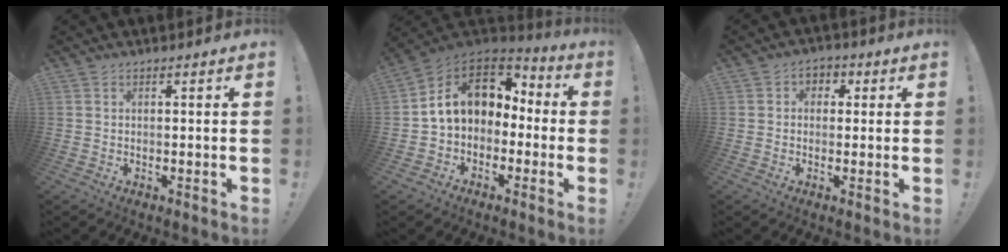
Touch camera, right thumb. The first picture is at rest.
{"total": 11.9, "force": [2.8, 9.2, 7.1], "torque": [-0.115, 0.003, 0.058]}
{"total": 3.4, "force": [-0.3, 3.1, 1.5], "torque": [-0.018, 0.006, -0.008]}